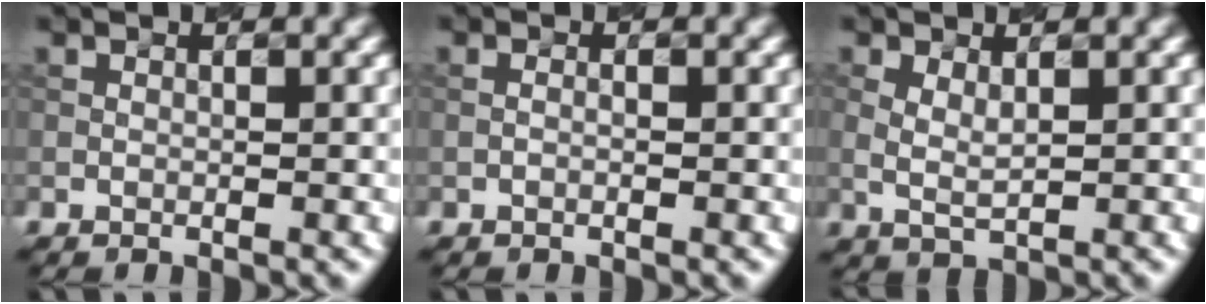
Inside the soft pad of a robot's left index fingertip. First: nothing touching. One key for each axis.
{"total": 0.5, "fx": -0.2, "fy": 0.2, "fz": 0.4, "tx": -0.012, "ty": -0.001, "tz": -0.006}
{"total": 1.8, "fx": 0.6, "fy": 0.7, "fz": 1.6, "tx": -0.037, "ty": -0.003, "tz": 0.015}